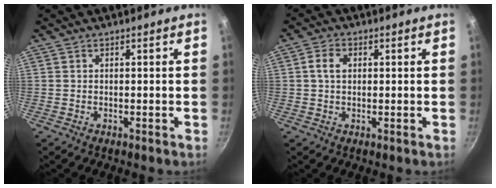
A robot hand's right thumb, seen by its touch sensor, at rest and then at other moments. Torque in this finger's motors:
{"motor_torque": [0.00, 0.00, 0.08, -0.11, 0.02]}